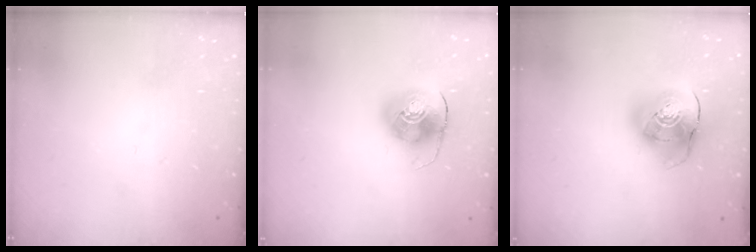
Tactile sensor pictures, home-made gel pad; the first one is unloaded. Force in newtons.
{"total": 9.4, "press": 9.2, "slide": 1.5}
{"total": 14.4, "press": 14.2, "slide": 2.1}